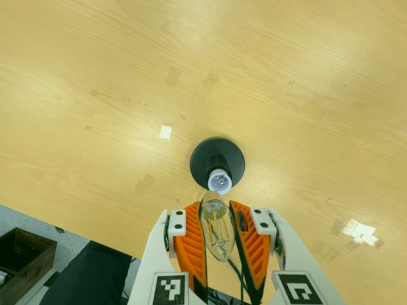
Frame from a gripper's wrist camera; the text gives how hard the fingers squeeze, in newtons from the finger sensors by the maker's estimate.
{"total": 22.4, "left": 25.0, "right": 19.9}